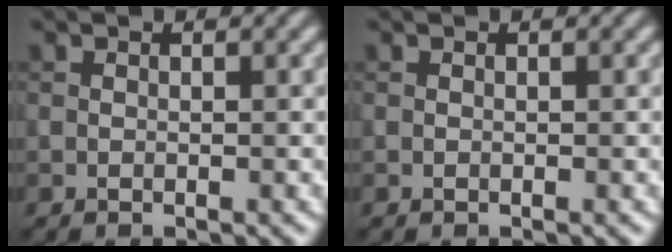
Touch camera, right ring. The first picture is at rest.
{"total": 0.0}